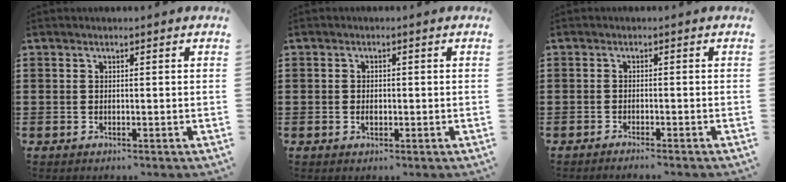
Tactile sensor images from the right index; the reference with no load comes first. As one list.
[{"total": 1.2, "force": [-0.2, 0.6, 1.0], "torque": [-0.021, -0.002, -0.003]}, {"total": 1.1, "force": [-1.1, -0.2, 0.3], "torque": [-0.005, 0.000, -0.021]}]